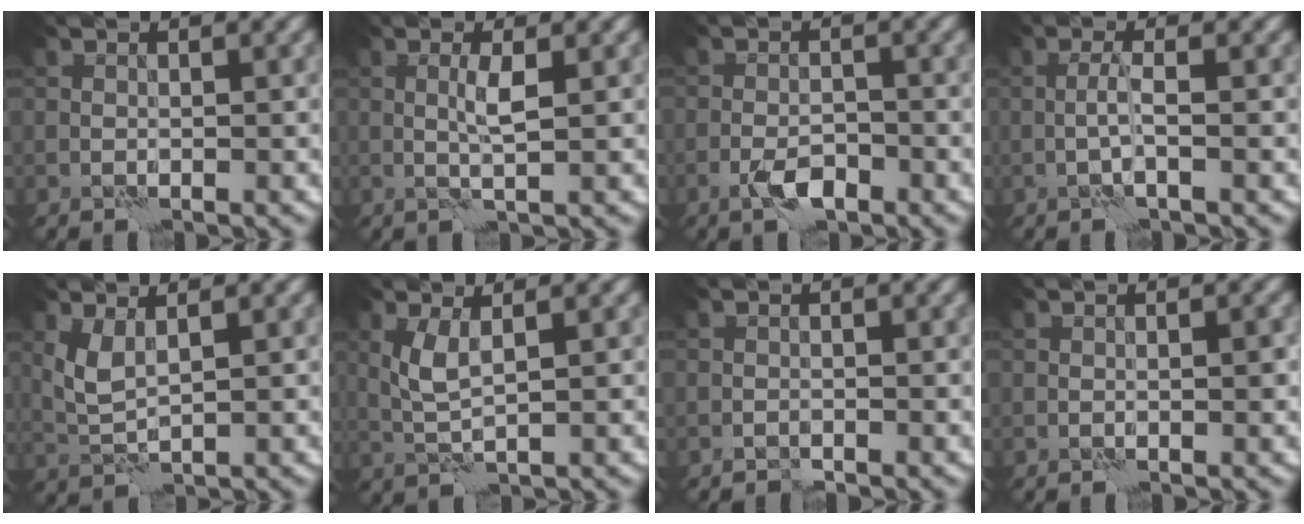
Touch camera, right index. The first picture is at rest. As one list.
[{"total": 1.8, "force": [0.3, -0.2, 1.8], "torque": [-0.040, 0.004, 0.005]}, {"total": 2.5, "force": [-1.8, 0.8, 1.7], "torque": [-0.031, 0.004, -0.036]}, {"total": 1.6, "force": [-0.5, -0.2, 1.5], "torque": [-0.033, 0.007, -0.014]}, {"total": 2.4, "force": [1.1, 0.8, 2.0], "torque": [-0.054, -0.001, 0.028]}, {"total": 2.5, "force": [0.8, 0.5, 2.3], "torque": [-0.058, 0.001, 0.019]}, {"total": 0.7, "force": [-0.7, 0.1, 0.1], "torque": [-0.001, 0.004, -0.014]}, {"total": 0.7, "force": [-0.2, 0.1, 0.7], "torque": [-0.010, 0.002, -0.003]}]